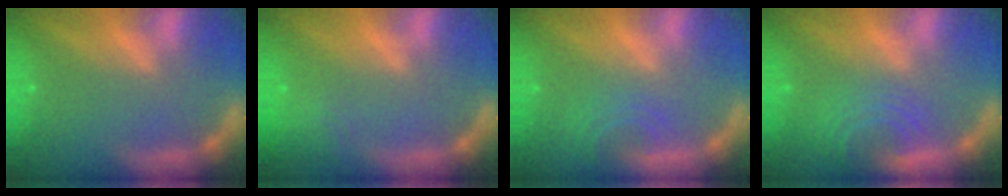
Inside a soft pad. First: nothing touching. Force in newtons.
{"total": 2.9}
{"total": 2.9}
{"total": 5.5}